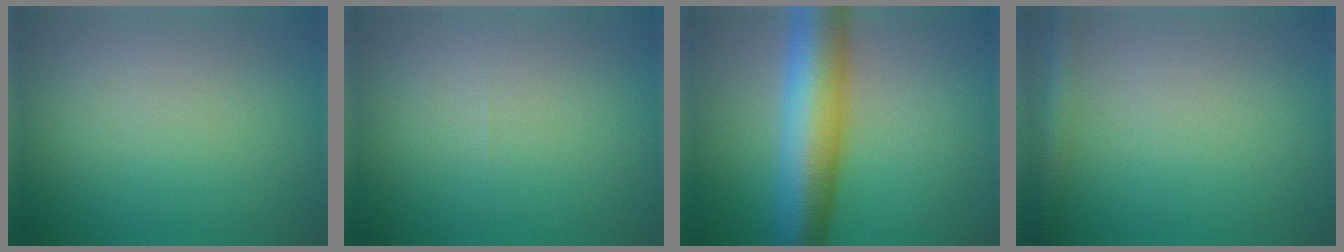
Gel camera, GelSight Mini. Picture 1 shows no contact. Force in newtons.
{"total": 0.0}
{"total": 10.2, "press": 10.2, "slide": 0.3}
{"total": 2.5, "press": 2.5, "slide": 0.1}